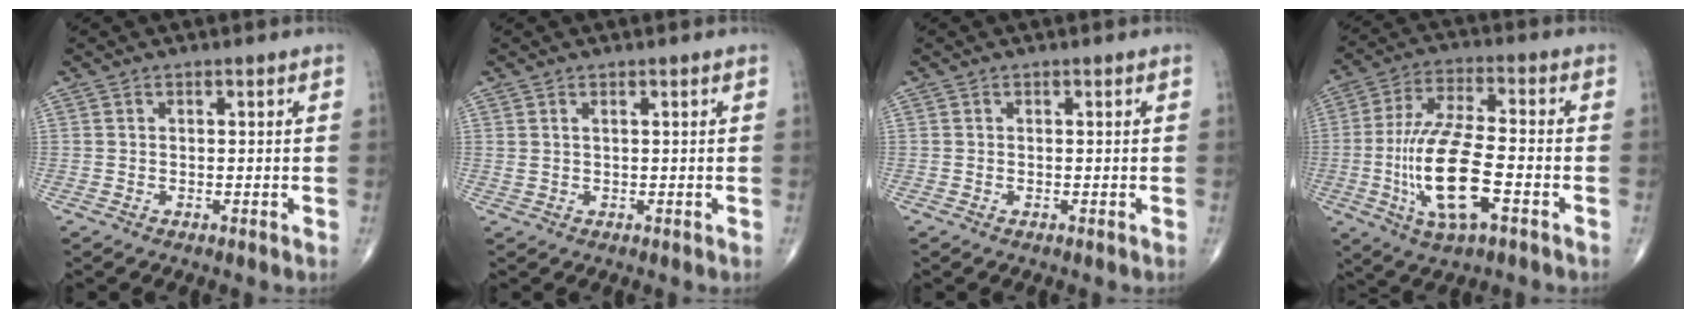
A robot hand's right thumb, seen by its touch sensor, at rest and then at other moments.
{"total": 1.1, "force": [0.6, 0.2, 0.8], "torque": [-0.026, 0.006, 0.017]}
{"total": 0.0}
{"total": 15.6, "force": [-4.2, 5.2, 14.1], "torque": [-0.289, 0.017, -0.075]}